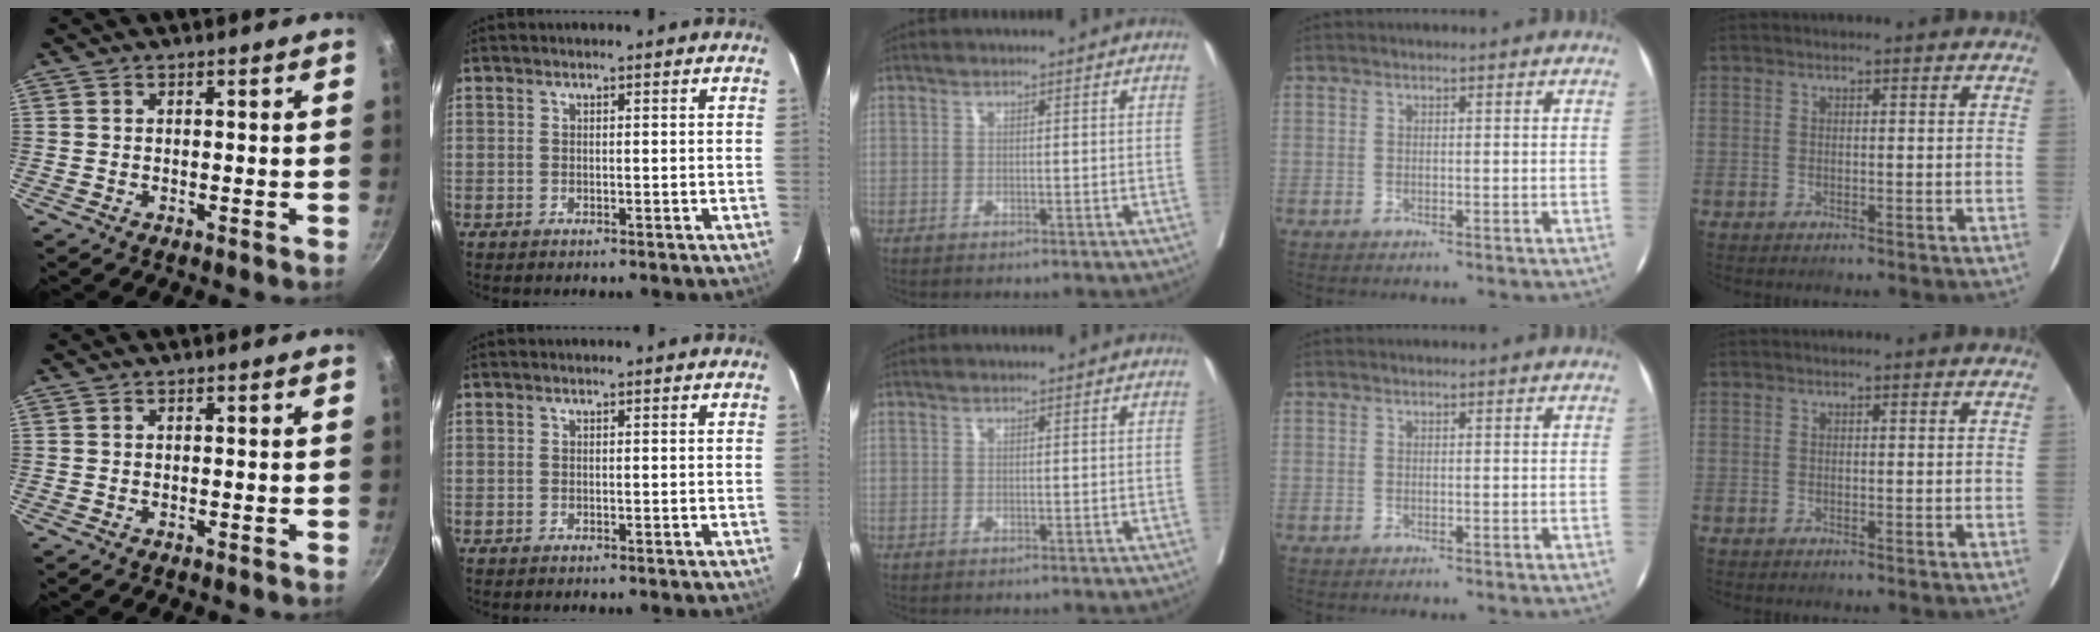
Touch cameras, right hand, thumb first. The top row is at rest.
{}